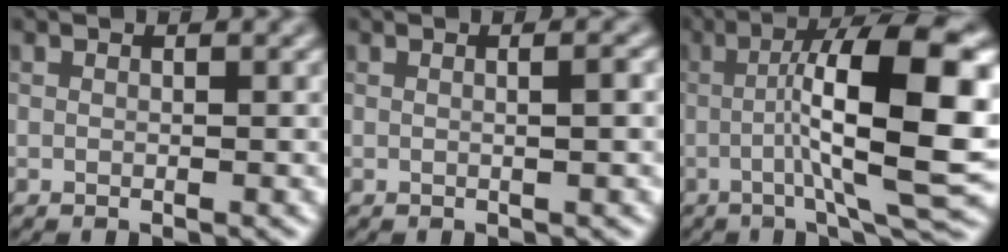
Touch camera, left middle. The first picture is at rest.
{"total": 1.9, "force": [0.2, 0.6, 1.8], "torque": [-0.020, 0.005, -0.003]}
{"total": 12.0, "force": [-0.4, 2.1, 11.8], "torque": [-0.163, 0.026, -0.012]}